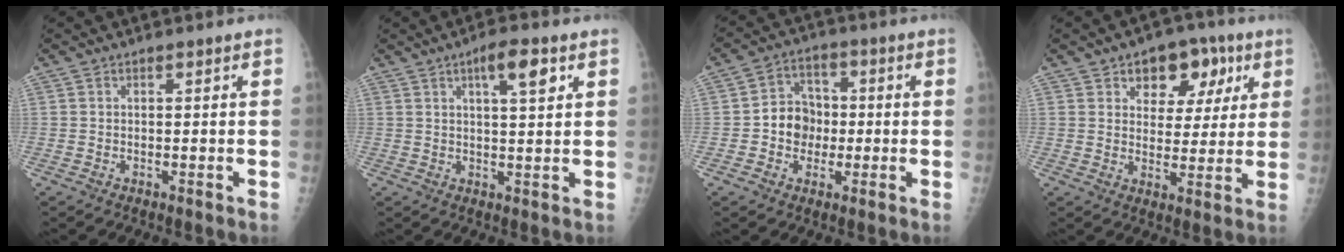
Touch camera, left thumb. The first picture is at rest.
{"total": 6.1, "force": [3.0, 1.5, 5.1], "torque": [-0.076, -0.009, 0.046]}
{"total": 7.9, "force": [-1.1, 6.9, 3.7], "torque": [-0.022, 0.023, -0.028]}
{"total": 10.6, "force": [5.0, 7.2, 5.9], "torque": [-0.031, -0.012, 0.067]}